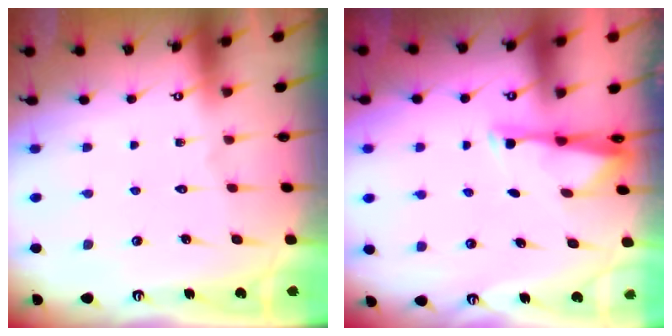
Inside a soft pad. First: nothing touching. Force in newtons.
{"total": 2.9, "press": 2.9, "slide": 0.6}